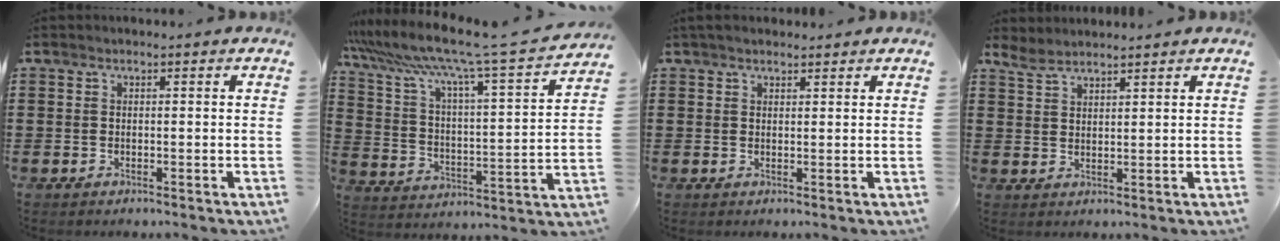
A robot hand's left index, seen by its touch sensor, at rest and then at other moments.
{"total": 9.5, "force": [7.8, -0.2, 5.5], "torque": [-0.137, -0.062, 0.120]}
{"total": 1.9, "force": [1.6, 0.8, 0.4], "torque": [-0.012, 0.006, 0.032]}
{"total": 3.1, "force": [2.9, 0.9, 0.8], "torque": [-0.025, -0.005, 0.055]}